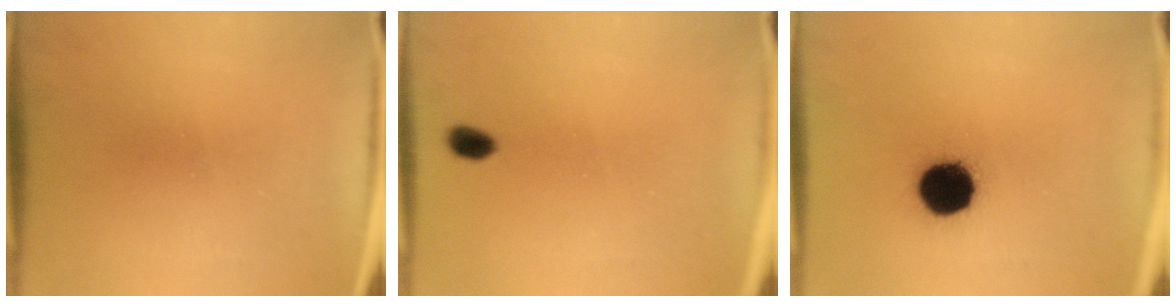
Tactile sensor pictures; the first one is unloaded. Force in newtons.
{"total": 2.4}
{"total": 12.7}